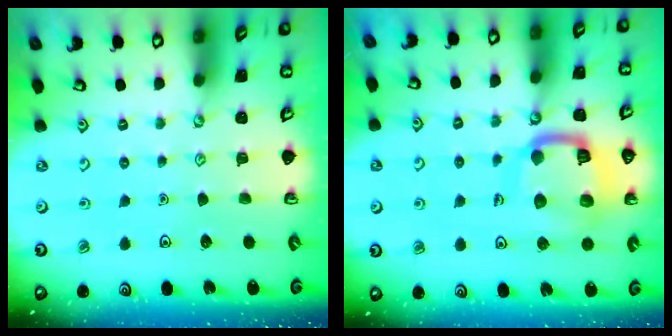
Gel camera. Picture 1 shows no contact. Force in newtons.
{"total": 15.9, "press": 15.8, "slide": 1.7}